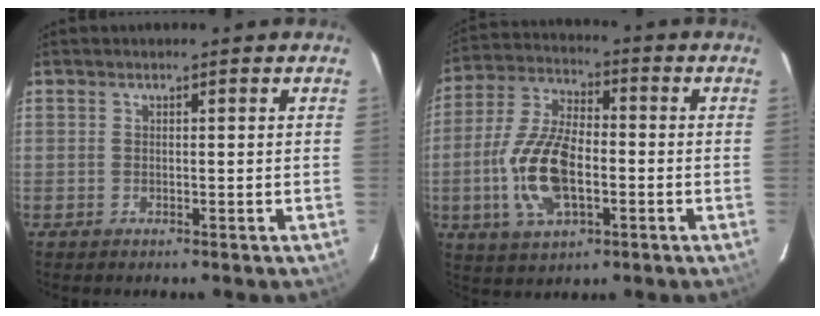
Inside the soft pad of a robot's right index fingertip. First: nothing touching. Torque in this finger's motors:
{"motor_torque": [1.87, -0.27, 0.51, 0.13]}